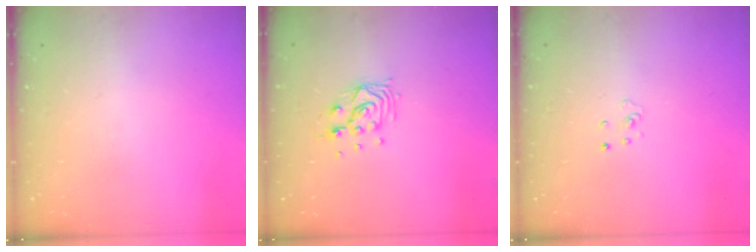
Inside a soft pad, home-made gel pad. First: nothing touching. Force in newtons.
{"total": 9.0, "press": 8.9, "slide": 1.5}
{"total": 2.3, "press": 2.3, "slide": 0.2}